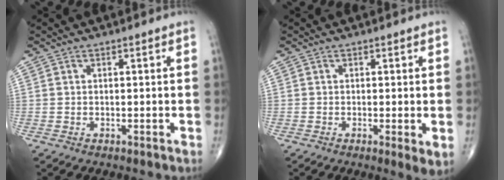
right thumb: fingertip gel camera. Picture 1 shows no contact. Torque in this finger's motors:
{"motor_torque": [-0.06, 0.00, -0.27, -0.24, 0.00]}